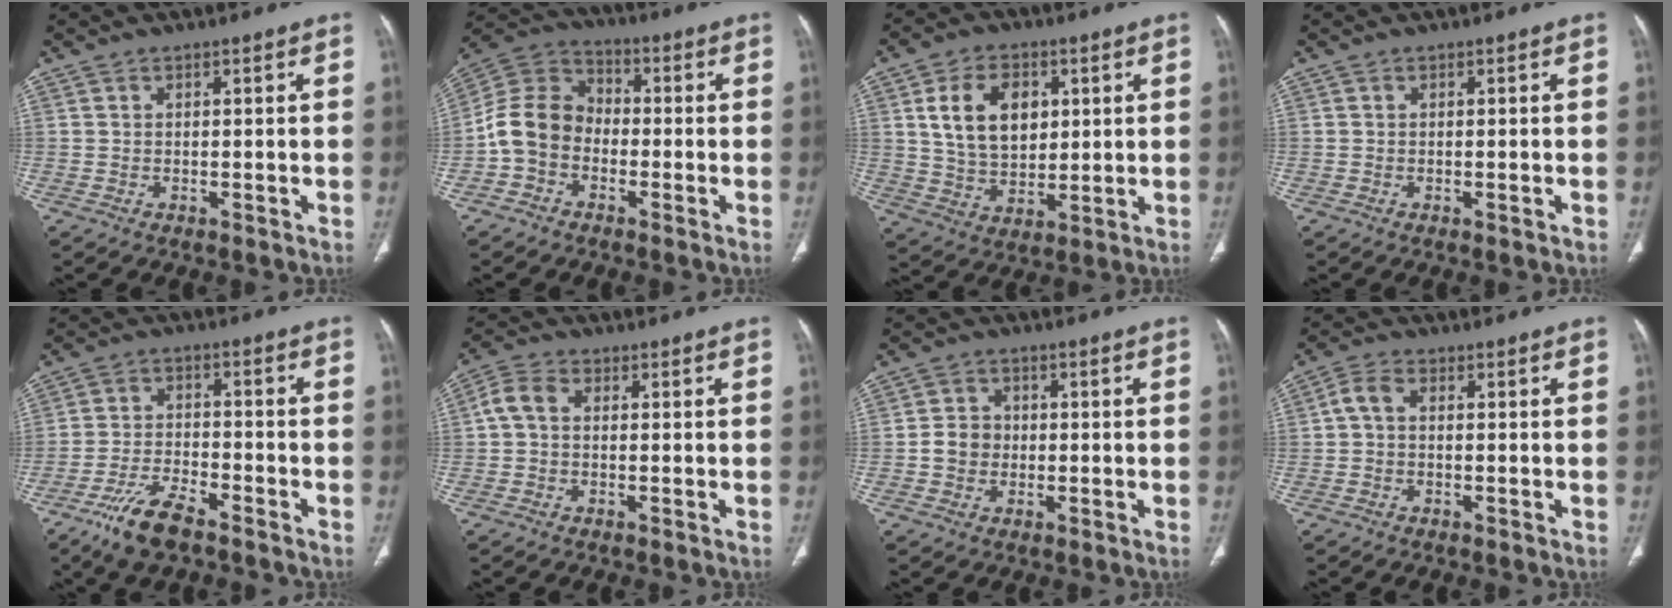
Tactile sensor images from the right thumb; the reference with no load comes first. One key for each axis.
{"total": 10.0, "fx": -2.6, "fy": 7.9, "fz": 5.6, "tx": -0.100, "ty": 0.036, "tz": -0.066}
{"total": 12.6, "fx": 3.5, "fy": 8.6, "fz": 8.5, "tx": -0.115, "ty": -0.013, "tz": 0.069}
{"total": 0.6, "fx": -0.2, "fy": 0.0, "fz": 0.6, "tx": -0.009, "ty": -0.002, "tz": -0.001}
{"total": 8.7, "fx": -6.2, "fy": 2.9, "fz": 5.3, "tx": -0.112, "ty": 0.020, "tz": -0.118}
{"total": 4.3, "fx": 0.1, "fy": 3.0, "fz": 3.1, "tx": -0.063, "ty": 0.014, "tz": -0.005}
{"total": 4.2, "fx": -0.6, "fy": 3.7, "fz": 1.8, "tx": -0.017, "ty": 0.011, "tz": -0.016}
{"total": 3.1, "fx": -0.2, "fy": 1.8, "fz": 2.5, "tx": -0.049, "ty": 0.009, "tz": -0.011}